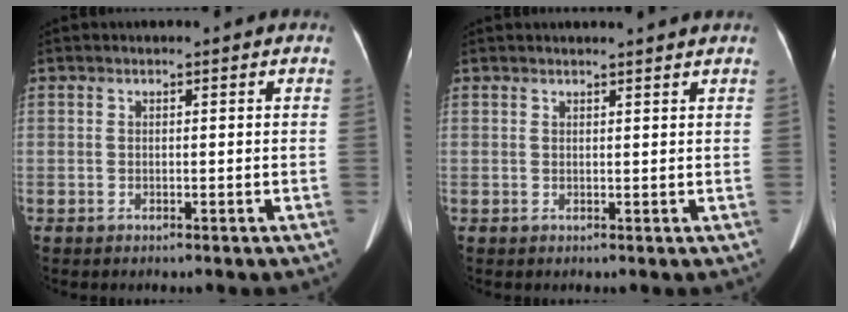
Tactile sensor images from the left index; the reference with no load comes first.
{"total": 3.1, "force": [3.0, -0.5, 0.8], "torque": [-0.011, 0.005, 0.034]}